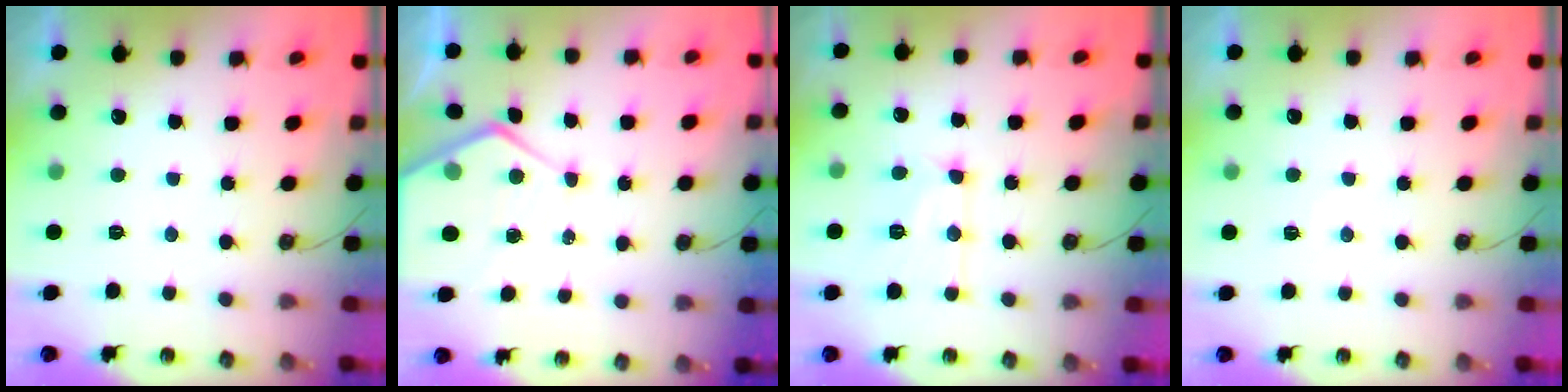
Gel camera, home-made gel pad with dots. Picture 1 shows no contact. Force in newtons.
{"total": 7.9, "press": 7.9, "slide": 0.8}
{"total": 12.3, "press": 12.2, "slide": 1.1}
{"total": 2.8, "press": 2.8, "slide": 0.3}